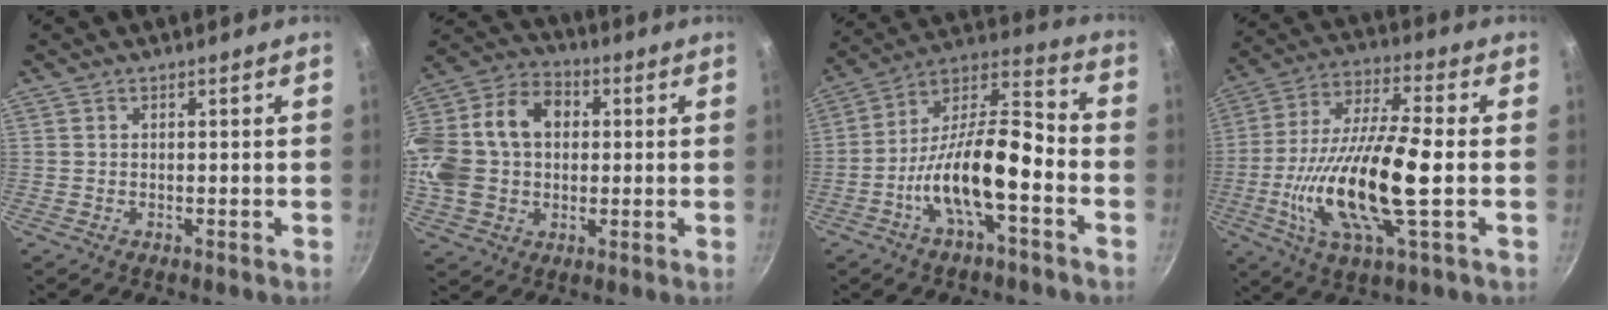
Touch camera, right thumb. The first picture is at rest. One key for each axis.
{"total": 22.3, "fx": 2.3, "fy": 16.9, "fz": 14.4, "tx": -0.288, "ty": 0.050, "tz": 0.034}
{"total": 16.5, "fx": -5.8, "fy": 6.0, "fz": 14.2, "tx": -0.240, "ty": 0.051, "tz": -0.116}
{"total": 19.5, "fx": -3.2, "fy": 5.5, "fz": 18.5, "tx": -0.356, "ty": 0.021, "tz": -0.067}